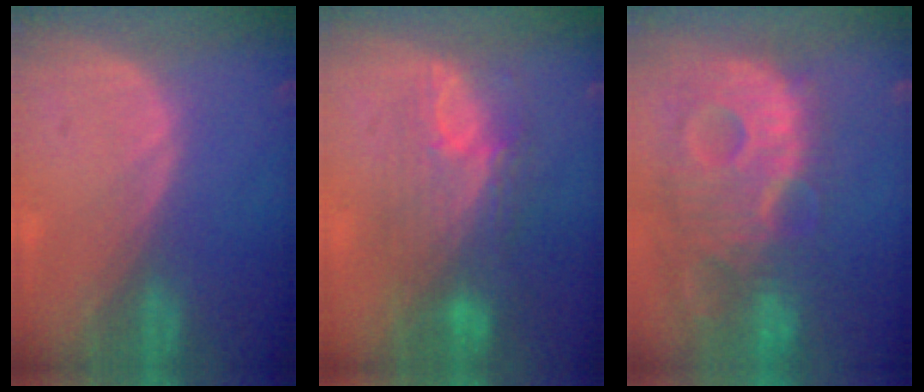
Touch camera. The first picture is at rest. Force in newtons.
{"total": 9.3, "press": 8.4, "slide": 4.0}
{"total": 13.9, "press": 12.0, "slide": 7.1}